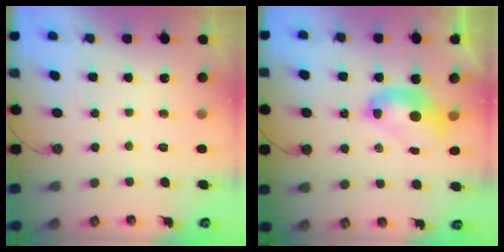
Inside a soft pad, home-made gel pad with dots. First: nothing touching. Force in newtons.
{"total": 2.6, "press": 2.6, "slide": 0.2}